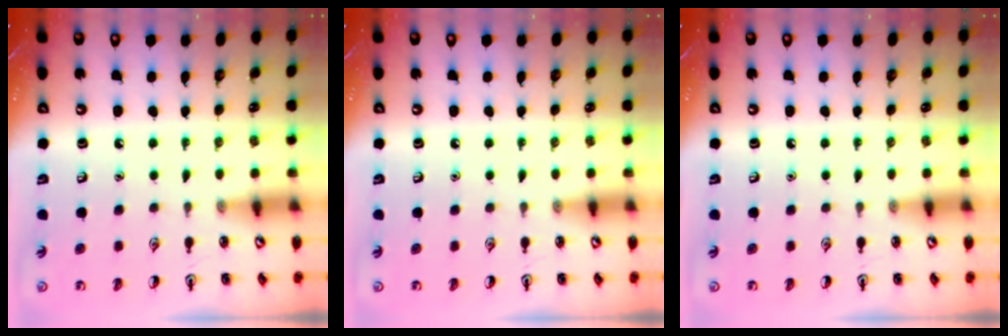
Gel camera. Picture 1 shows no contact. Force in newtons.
{"total": 0.0}
{"total": 0.0}